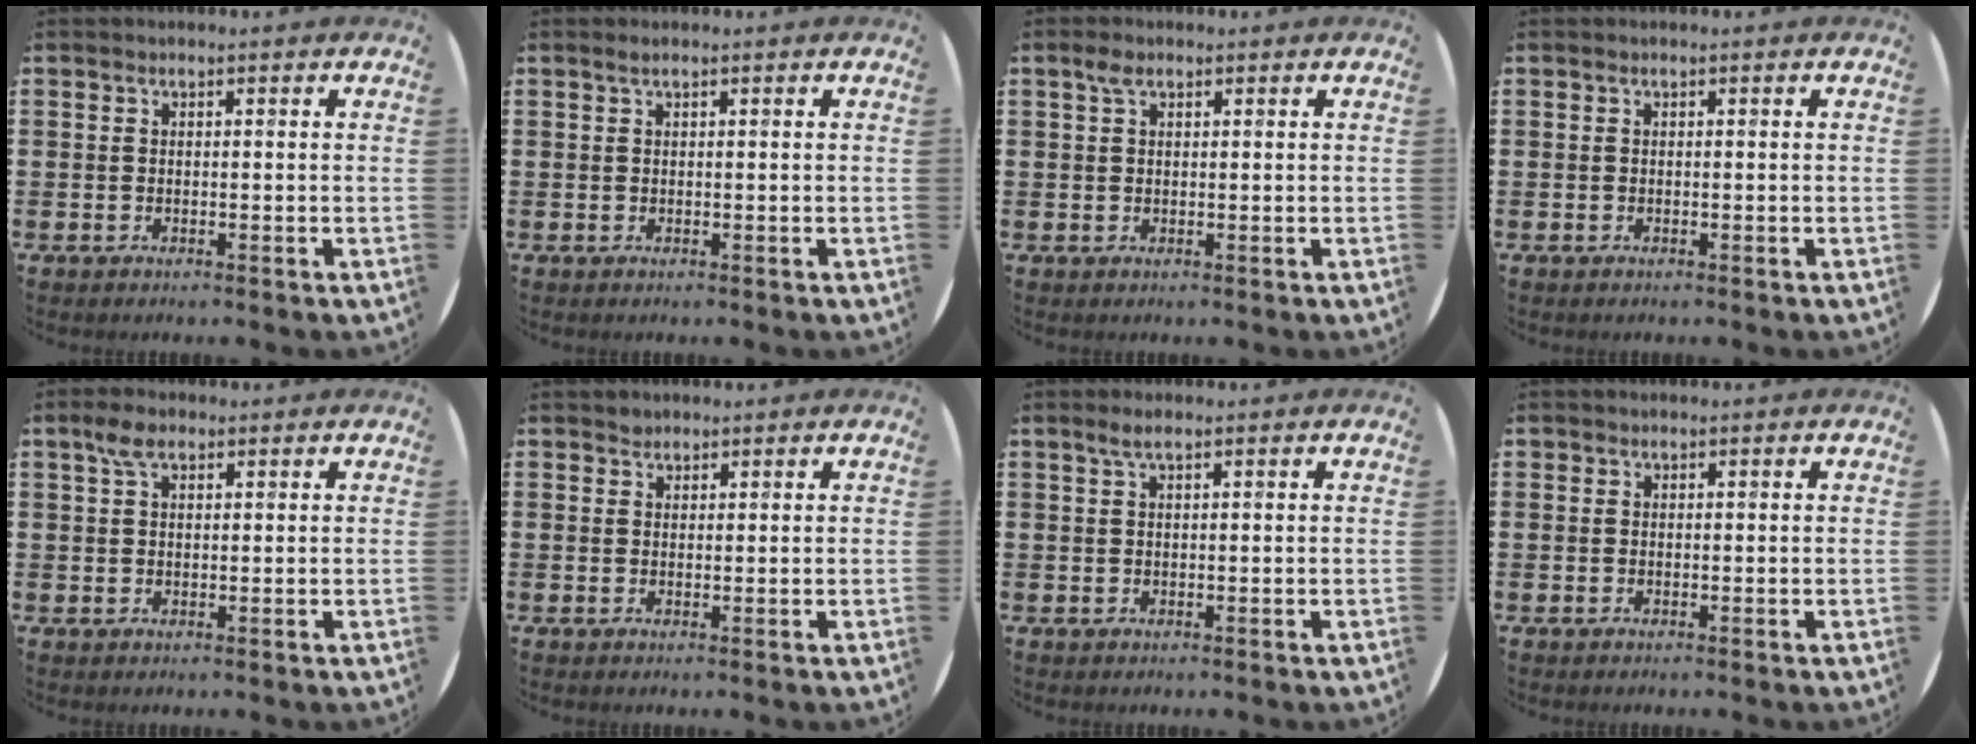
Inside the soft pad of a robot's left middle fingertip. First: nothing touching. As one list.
[{"total": 0.5, "force": [0.3, 0.0, 0.4], "torque": [-0.006, 0.001, 0.006]}, {"total": 1.6, "force": [0.9, 0.9, 0.9], "torque": [-0.012, 0.002, 0.015]}, {"total": 0.0}, {"total": 3.1, "force": [2.0, 1.6, 1.8], "torque": [-0.031, 0.006, 0.033]}, {"total": 1.0, "force": [0.9, 0.4, 0.0], "torque": [0.000, 0.002, 0.018]}, {"total": 1.4, "force": [0.9, 0.1, 1.1], "torque": [-0.022, 0.004, 0.015]}, {"total": 0.0}]